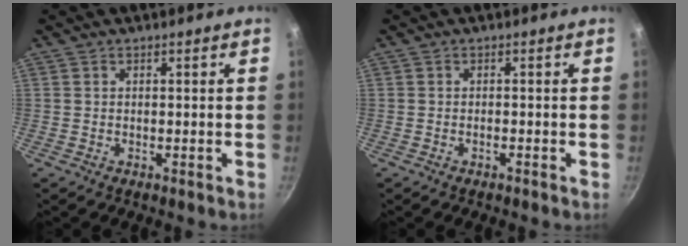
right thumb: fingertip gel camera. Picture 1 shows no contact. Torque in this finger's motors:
{"motor_torque": [-0.28, -0.02, -0.33, 0.12, -0.02]}